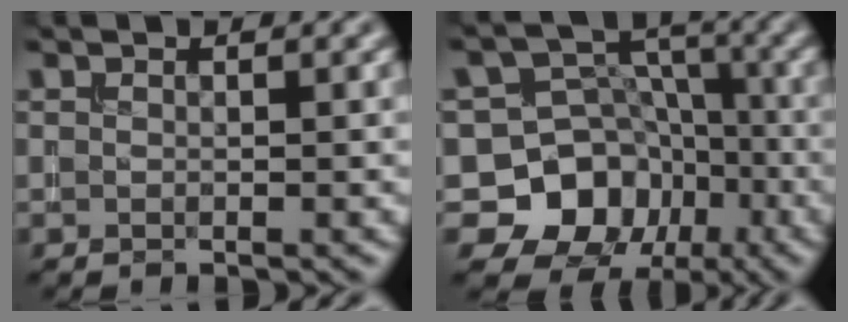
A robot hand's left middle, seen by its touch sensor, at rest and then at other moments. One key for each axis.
{"total": 10.1, "fx": -3.9, "fy": 8.9, "fz": 2.9, "tx": -0.047, "ty": 0.011, "tz": -0.100}